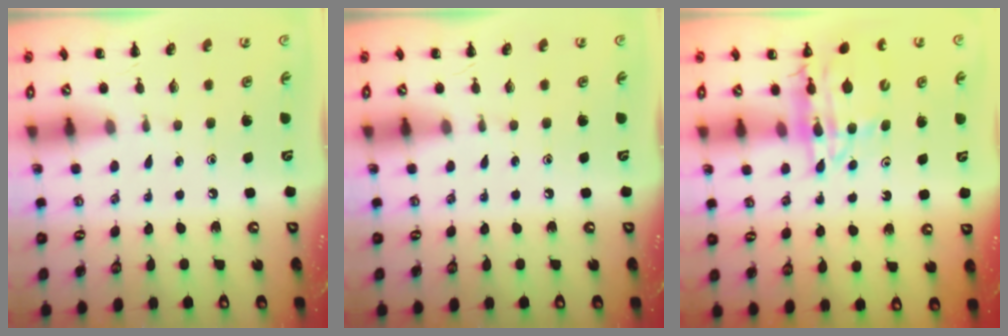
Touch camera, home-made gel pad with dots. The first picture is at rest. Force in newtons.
{"total": 0.0}
{"total": 12.7, "press": 12.2, "slide": 3.5}